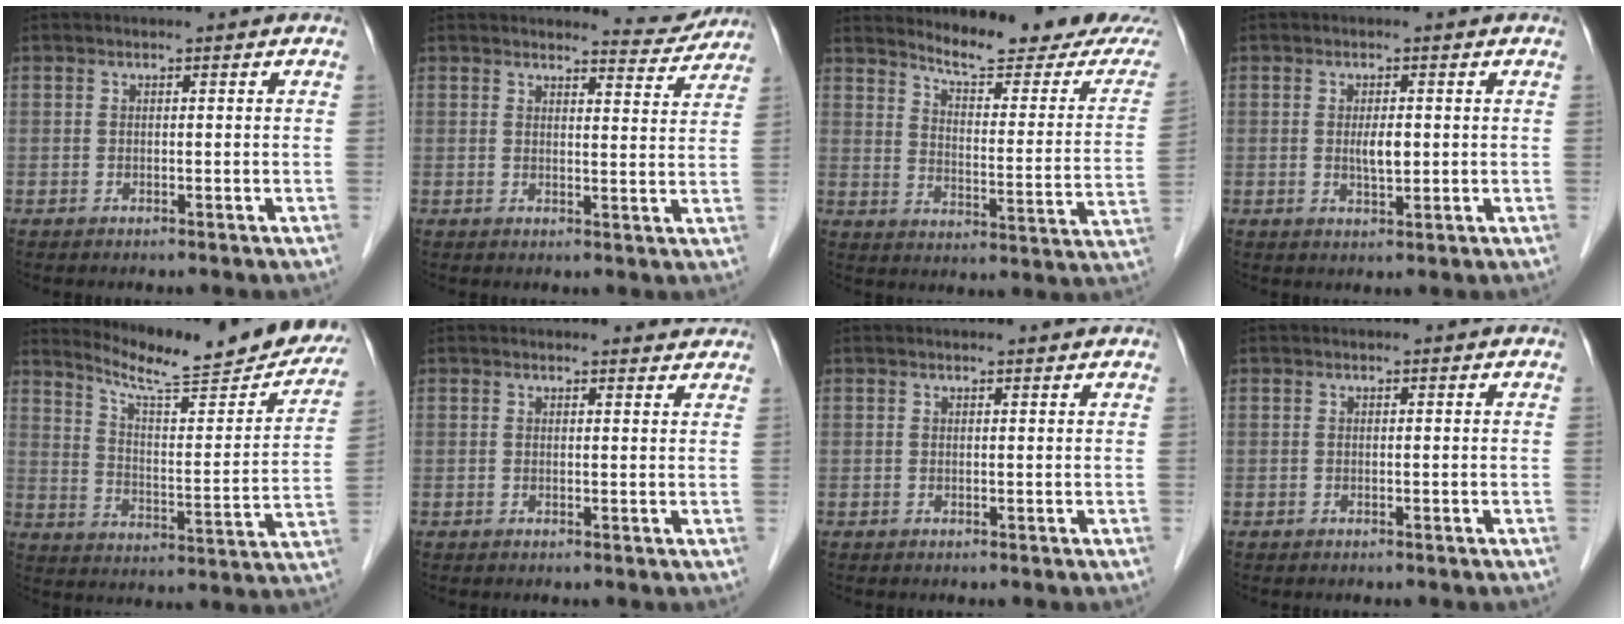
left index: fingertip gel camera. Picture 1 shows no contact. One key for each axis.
{"total": 5.1, "fx": 5.0, "fy": 0.7, "fz": -0.2, "tx": 0.005, "ty": -0.024, "tz": 0.051}
{"total": 17.0, "fx": 15.9, "fy": 1.3, "fz": 5.7, "tx": -0.071, "ty": -0.073, "tz": 0.198}
{"total": 2.8, "fx": 0.1, "fy": 1.0, "fz": 2.6, "tx": -0.043, "ty": -0.005, "tz": 0.004}
{"total": 21.5, "fx": 19.4, "fy": 1.8, "fz": 9.2, "tx": -0.130, "ty": -0.058, "tz": 0.261}
{"total": 3.3, "fx": 3.2, "fy": 1.0, "fz": 0.1, "tx": 0.007, "ty": -0.003, "tz": 0.025}
{"total": 1.6, "fx": 1.5, "fy": 0.3, "fz": 0.3, "tx": -0.003, "ty": 0.003, "tz": 0.020}
{"total": 0.0}